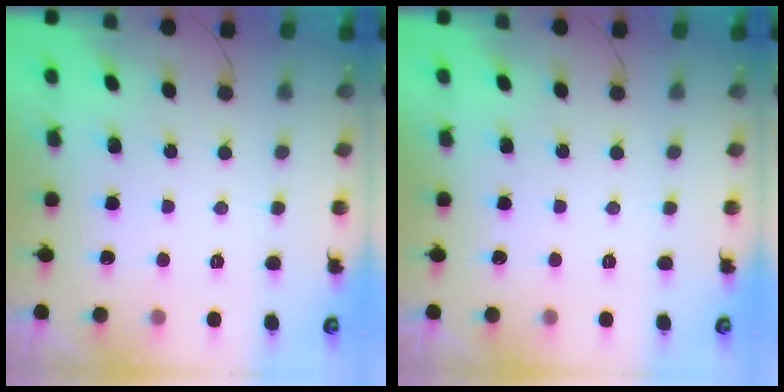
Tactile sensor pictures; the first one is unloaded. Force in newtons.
{"total": 0.0}